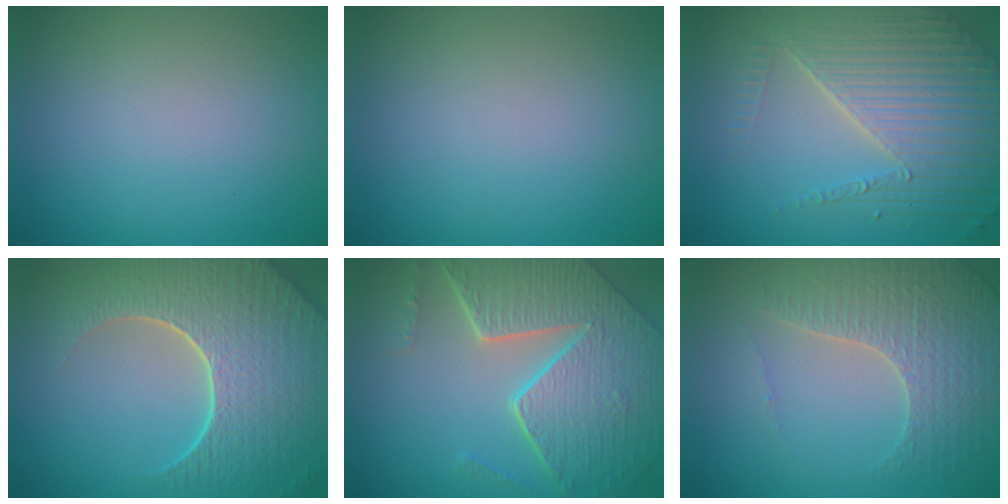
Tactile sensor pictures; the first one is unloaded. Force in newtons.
{"total": 0.0}
{"total": 7.2, "press": 5.2, "slide": 5.0}
{"total": 8.9, "press": 6.1, "slide": 6.5}
{"total": 8.1, "press": 5.9, "slide": 5.5}
{"total": 4.3, "press": 4.0, "slide": 1.5}